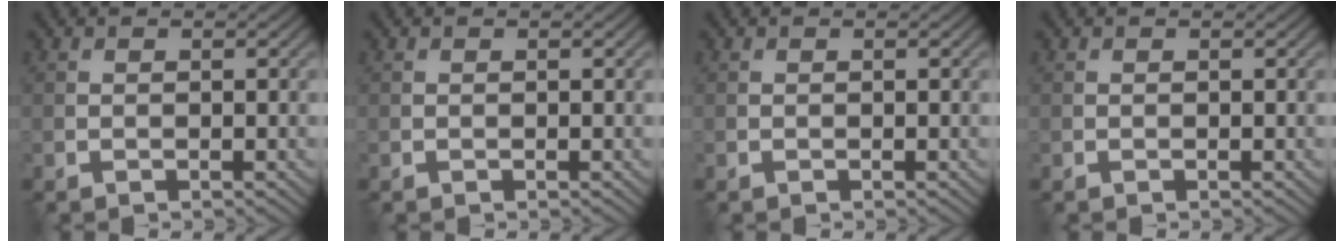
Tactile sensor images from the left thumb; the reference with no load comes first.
{"total": 0.0}
{"total": 0.0}
{"total": 0.0}